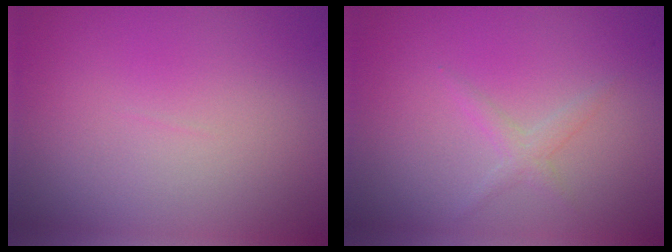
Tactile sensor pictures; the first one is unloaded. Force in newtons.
{"total": 1.3, "press": 1.3, "slide": 0.1}